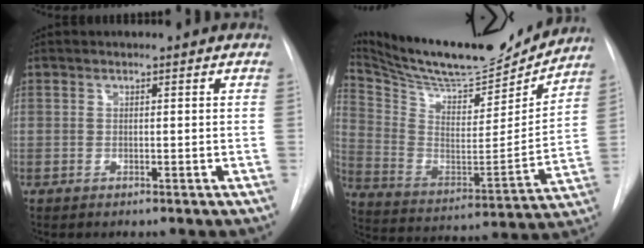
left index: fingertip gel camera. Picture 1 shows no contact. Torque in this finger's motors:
{"motor_torque": [0.76, -1.39, 0.20, 0.04]}